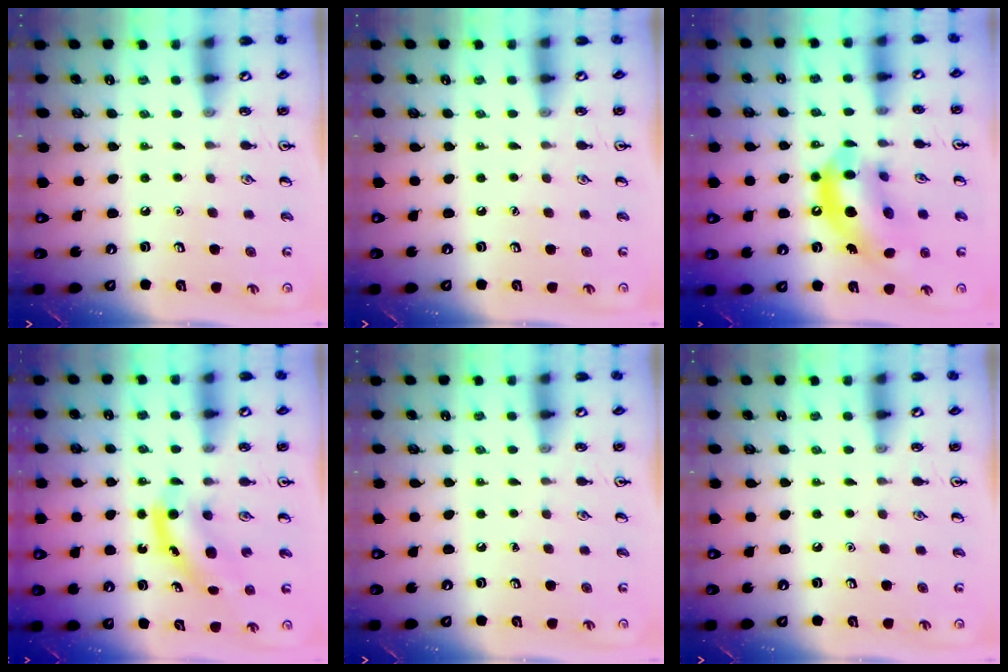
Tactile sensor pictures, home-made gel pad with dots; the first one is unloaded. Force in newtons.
{"total": 0.0}
{"total": 14.8, "press": 14.2, "slide": 4.3}
{"total": 4.9, "press": 4.8, "slide": 0.9}
{"total": 0.0}
{"total": 0.0}